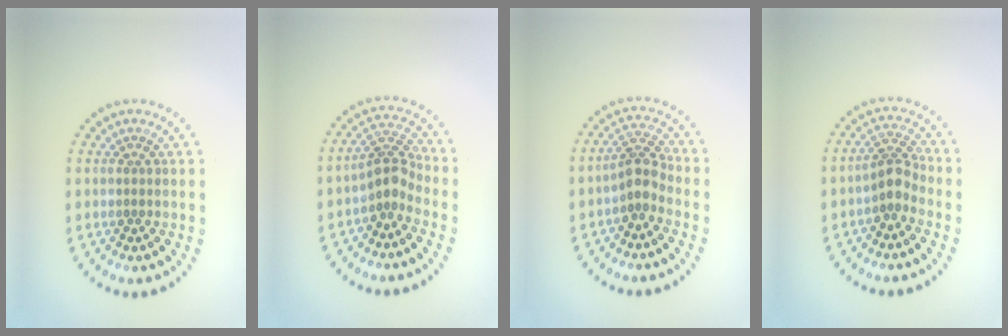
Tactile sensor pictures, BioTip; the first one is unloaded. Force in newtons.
{"total": 2.8, "press": 2.1, "slide": 1.9}
{"total": 2.6, "press": 2.0, "slide": 1.6}
{"total": 2.5, "press": 1.9, "slide": 1.6}